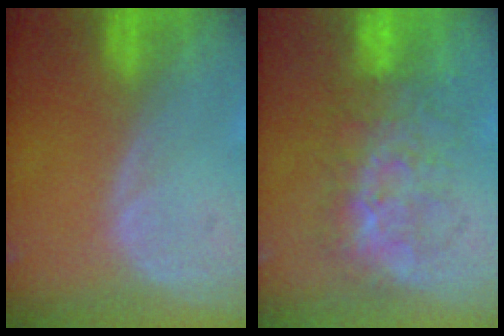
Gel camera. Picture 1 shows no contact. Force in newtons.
{"total": 7.8, "press": 7.7, "slide": 1.6}